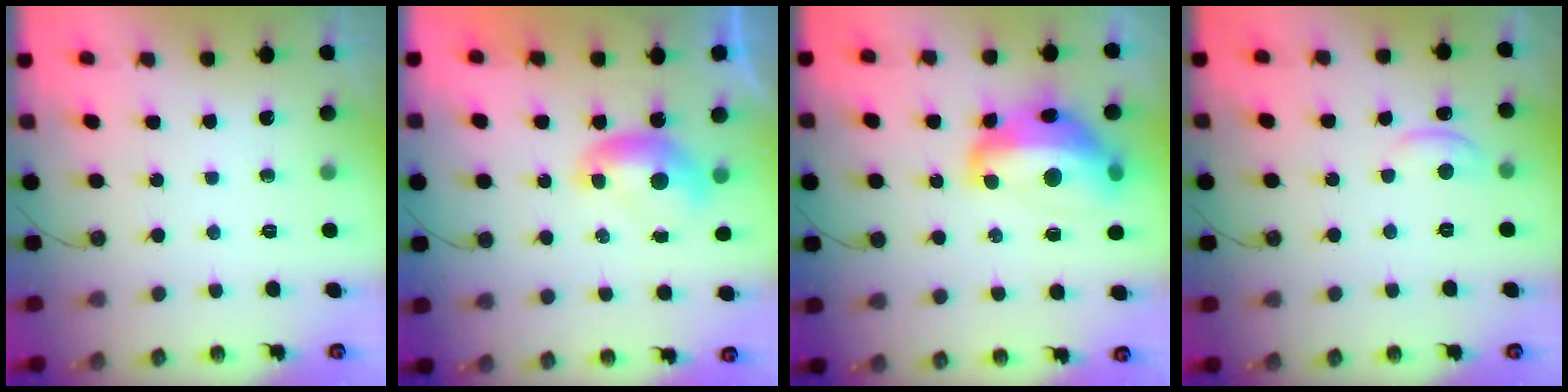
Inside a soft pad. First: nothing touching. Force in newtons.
{"total": 0.0}
{"total": 11.2, "press": 11.0, "slide": 1.8}
{"total": 0.9, "press": 0.8, "slide": 0.4}